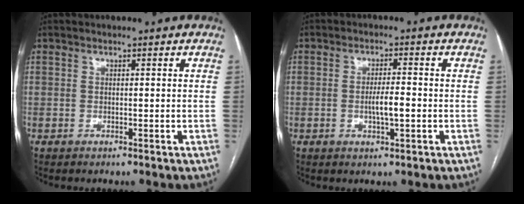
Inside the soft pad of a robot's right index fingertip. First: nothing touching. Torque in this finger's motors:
{"motor_torque": [0.93, -0.11, 0.45, 0.08]}